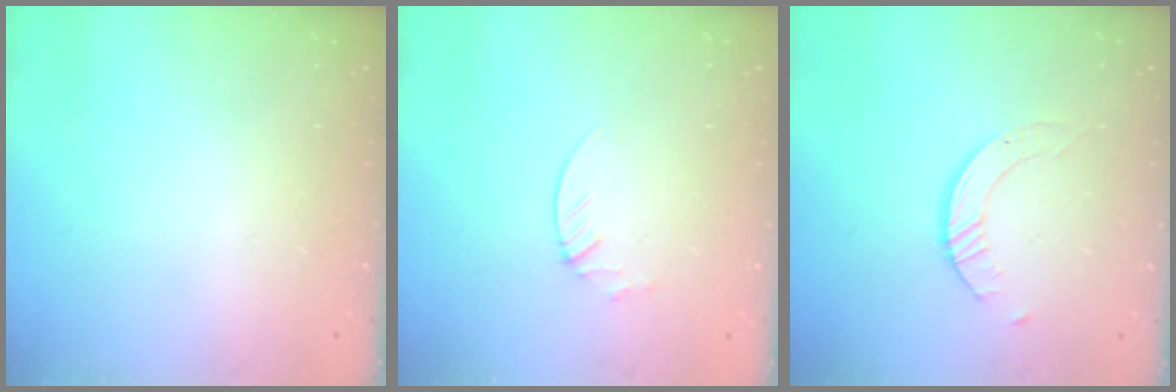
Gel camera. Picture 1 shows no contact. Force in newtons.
{"total": 1.9, "press": 1.9, "slide": 0.2}
{"total": 2.6, "press": 2.5, "slide": 0.3}